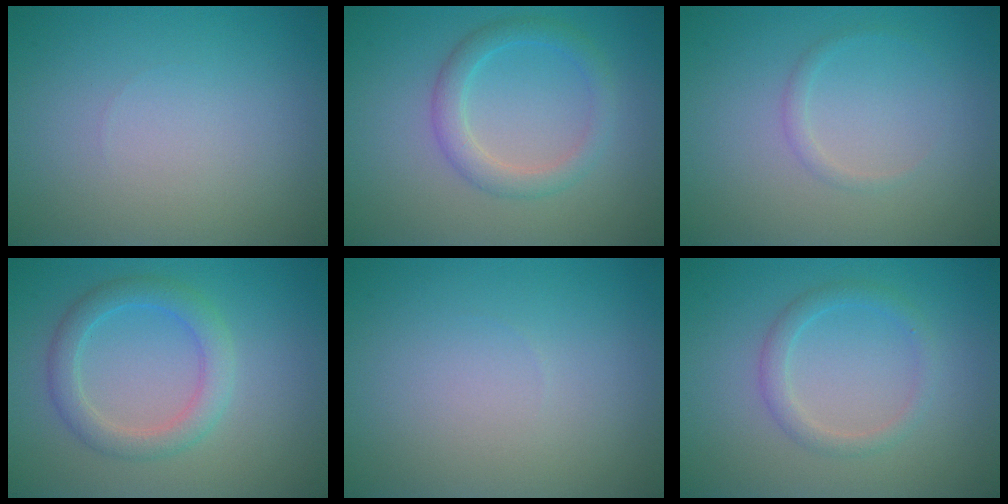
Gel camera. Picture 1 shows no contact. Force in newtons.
{"total": 2.7, "press": 2.7, "slide": 0.1}
{"total": 0.8, "press": 0.8, "slide": 0.0}
{"total": 3.2, "press": 3.2, "slide": 0.2}
{"total": 0.0}
{"total": 1.9, "press": 1.9, "slide": 0.1}